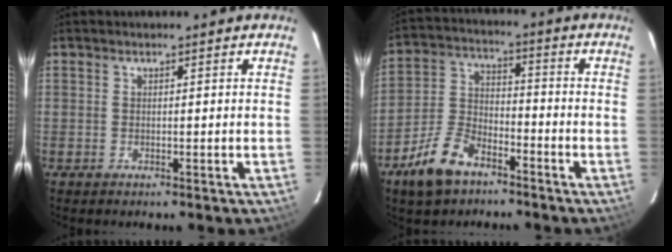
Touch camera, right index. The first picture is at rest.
{"total": 11.2, "force": [-7.5, 5.6, 6.1], "torque": [-0.141, 0.008, -0.141]}